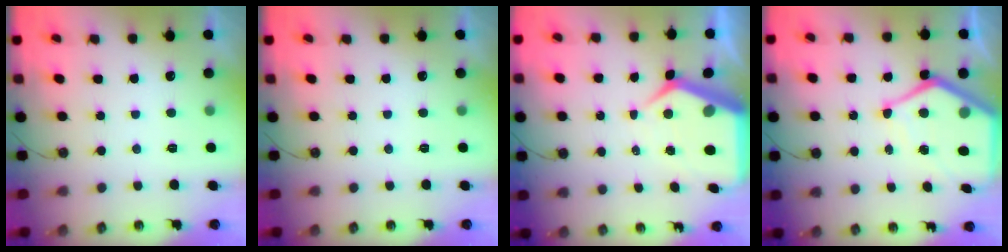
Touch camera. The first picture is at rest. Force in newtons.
{"total": 0.0}
{"total": 9.6, "press": 9.6, "slide": 0.8}
{"total": 14.0, "press": 13.9, "slide": 1.3}